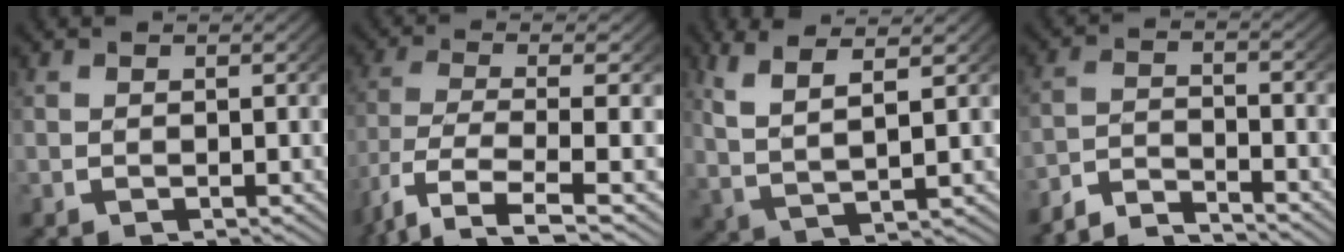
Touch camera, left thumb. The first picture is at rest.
{"total": 8.3, "force": [-2.6, 3.7, 7.0], "torque": [-0.168, -0.030, -0.017]}
{"total": 7.8, "force": [3.7, 4.0, 5.6], "torque": [-0.113, 0.006, 0.062]}
{"total": 4.5, "force": [-4.1, 1.3, 1.6], "torque": [-0.029, -0.008, -0.077]}